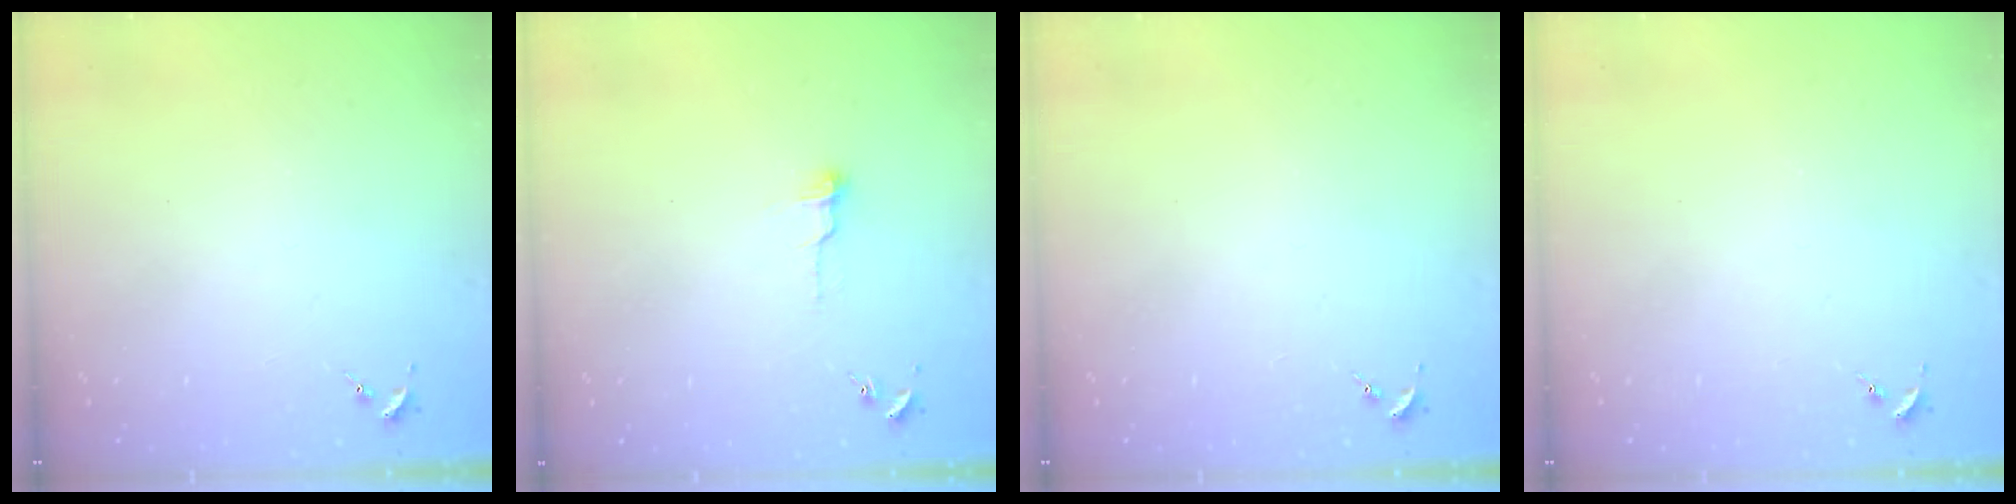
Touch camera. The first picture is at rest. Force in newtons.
{"total": 4.9, "press": 4.9, "slide": 0.4}
{"total": 0.0}
{"total": 0.0}